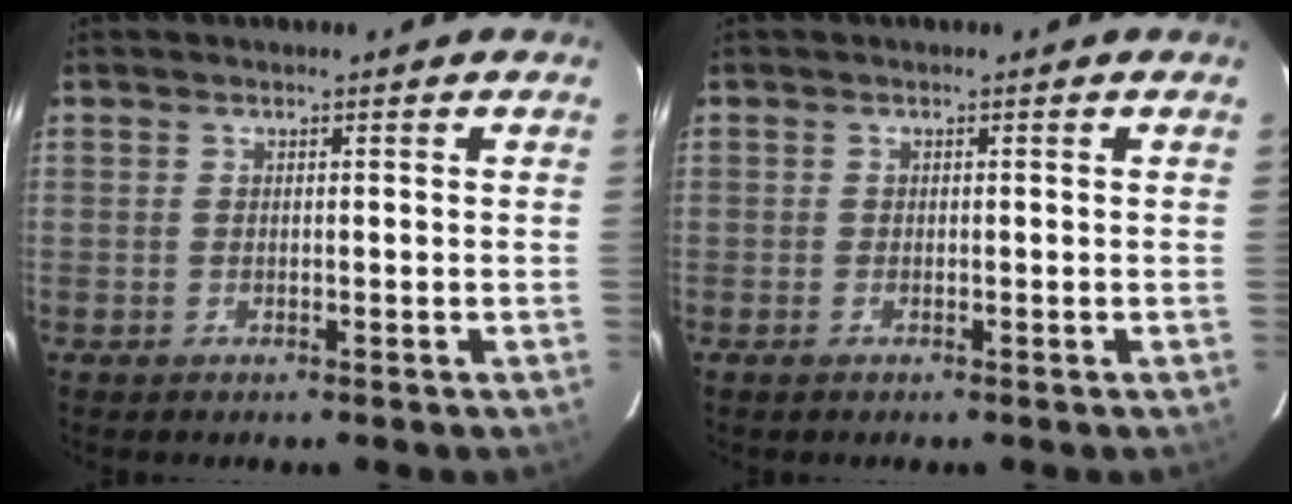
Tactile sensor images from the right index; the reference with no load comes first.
{"total": 0.7, "force": [-0.5, 0.4, 0.3], "torque": [-0.007, -0.003, -0.010]}